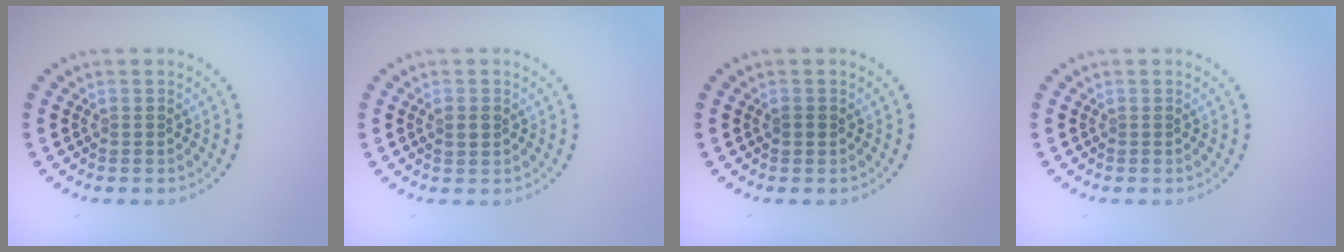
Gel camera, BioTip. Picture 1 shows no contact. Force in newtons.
{"total": 1.0, "press": 1.0, "slide": 0.1}
{"total": 0.8, "press": 0.8, "slide": 0.3}
{"total": 0.0}